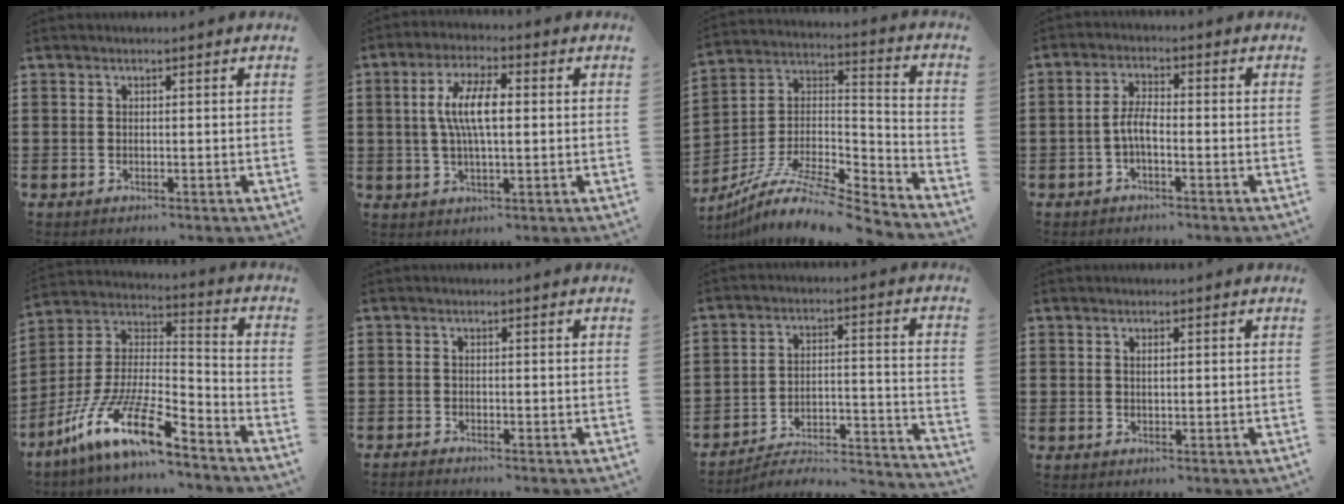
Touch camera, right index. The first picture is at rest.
{"total": 7.4, "force": [0.6, 2.4, 7.0], "torque": [-0.148, 0.003, 0.003]}
{"total": 9.9, "force": [-8.2, 1.5, 5.3], "torque": [-0.106, 0.002, -0.168]}
{"total": 3.7, "force": [-1.3, 1.0, 3.3], "torque": [-0.082, -0.003, -0.032]}
{"total": 13.9, "force": [-10.1, 2.4, 9.1], "torque": [-0.201, 0.000, -0.198]}
{"total": 1.1, "force": [-1.1, 0.0, -0.1], "torque": [-0.001, 0.002, -0.024]}
{"total": 3.5, "force": [-3.2, 0.8, 1.4], "torque": [-0.033, -0.012, -0.071]}
{"total": 1.2, "force": [0.1, 0.3, 1.2], "torque": [-0.024, 0.001, 0.001]}